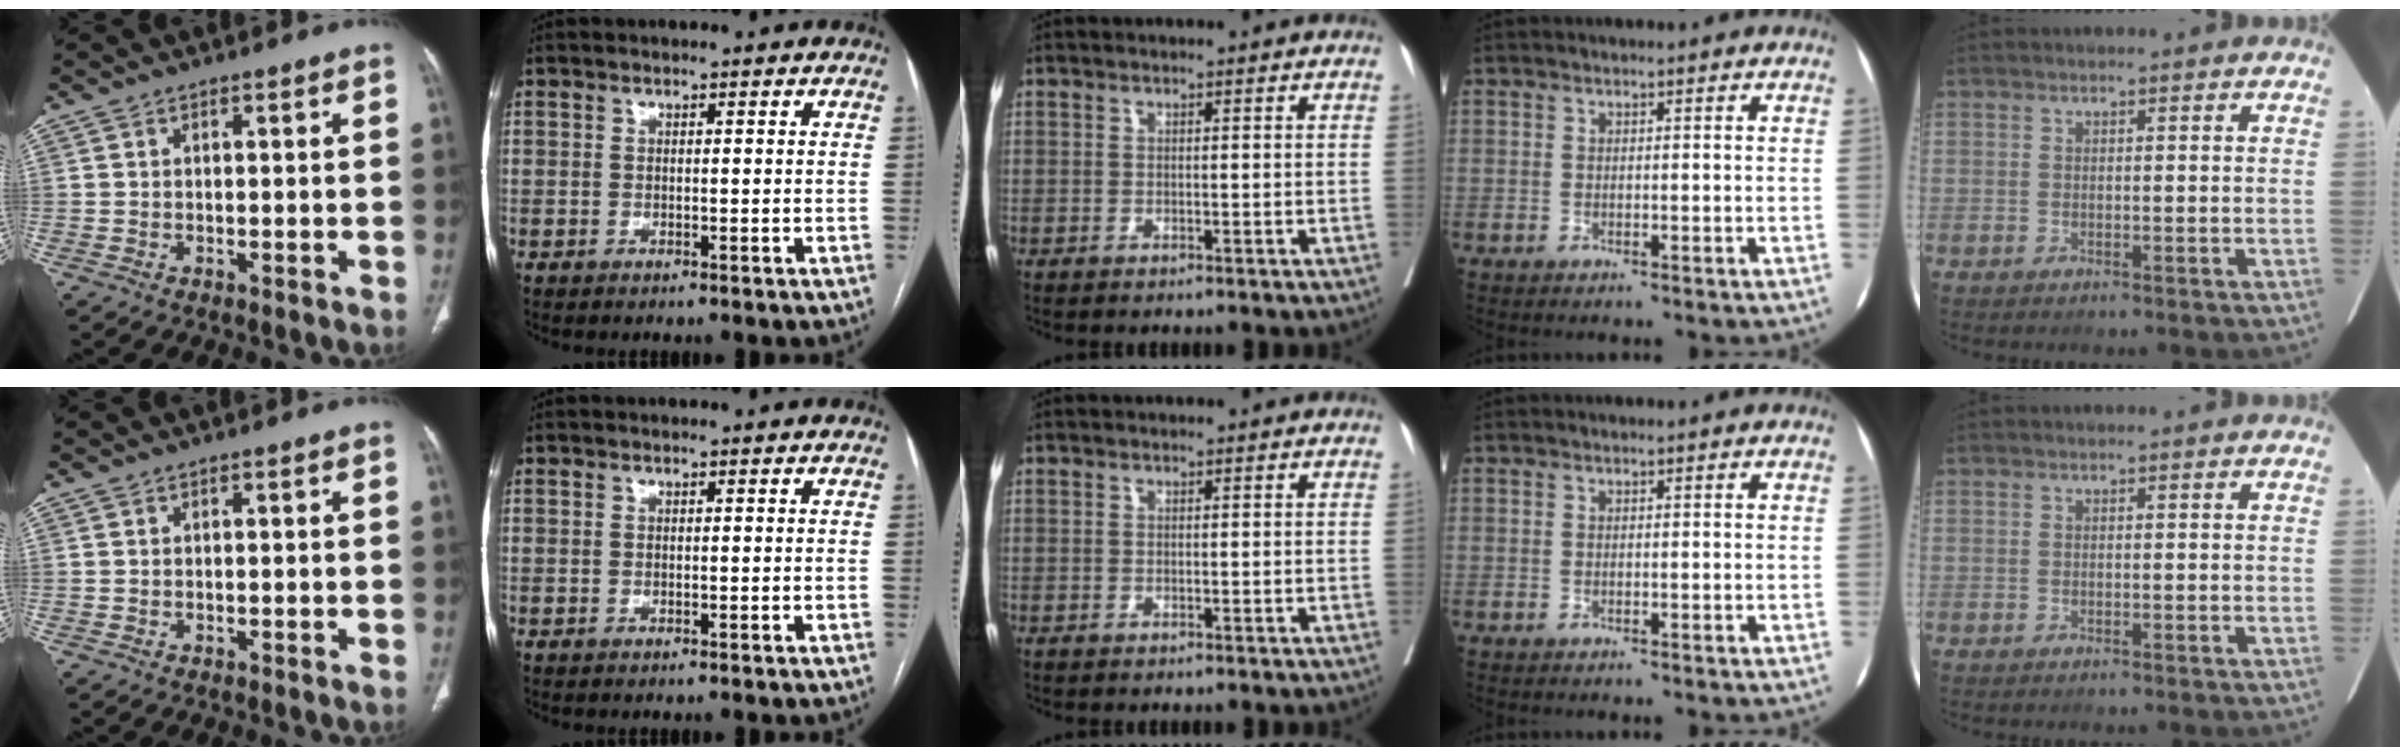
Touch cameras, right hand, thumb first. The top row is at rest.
{}